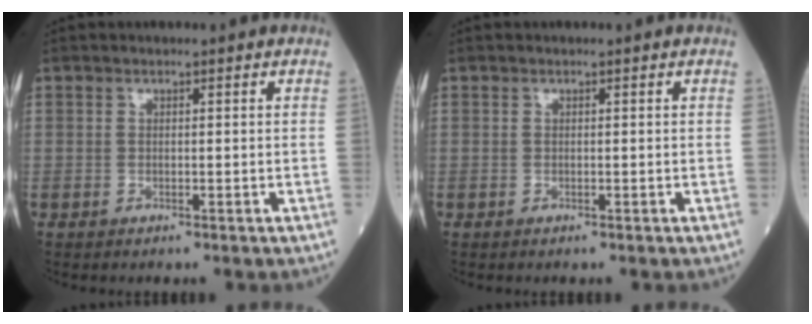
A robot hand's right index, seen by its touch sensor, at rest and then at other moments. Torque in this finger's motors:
{"motor_torque": [0.06, 0.02, 0.03, 0.01]}